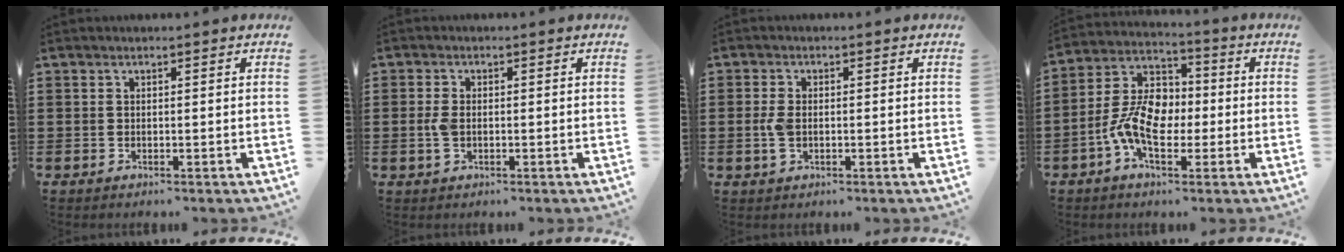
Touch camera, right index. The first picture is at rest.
{"total": 2.6, "force": [-0.3, 1.5, 2.2], "torque": [-0.058, -0.001, -0.010]}
{"total": 2.9, "force": [-0.3, 1.7, 2.4], "torque": [-0.062, -0.001, -0.010]}
{"total": 9.4, "force": [-2.1, 5.9, 7.0], "torque": [-0.169, 0.008, -0.046]}